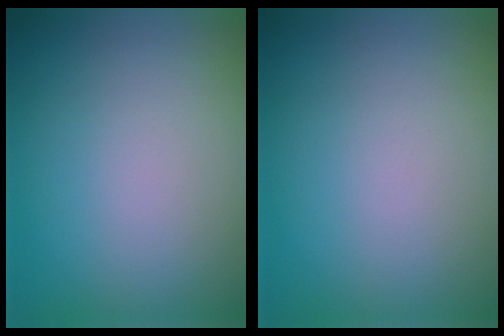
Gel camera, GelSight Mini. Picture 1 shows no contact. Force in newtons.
{"total": 0.0}